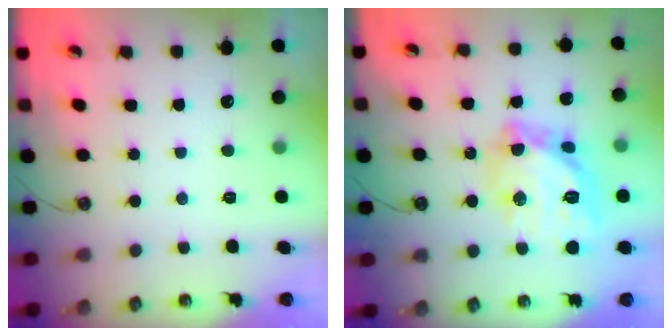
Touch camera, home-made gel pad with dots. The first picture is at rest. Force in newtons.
{"total": 17.7, "press": 17.6, "slide": 1.7}